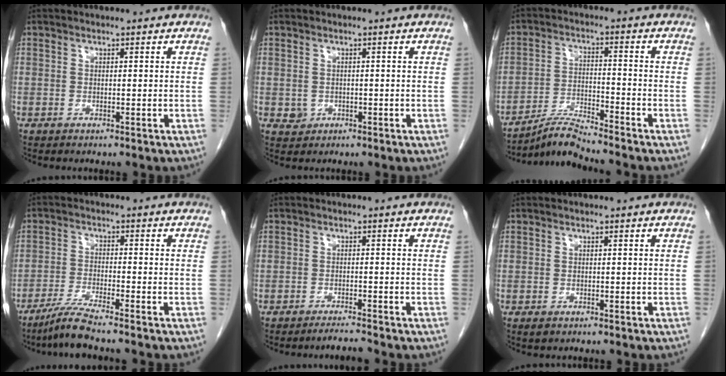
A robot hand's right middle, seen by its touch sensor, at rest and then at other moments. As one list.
[{"total": 1.4, "force": [-0.2, 1.3, 0.4], "torque": [-0.007, 0.003, 0.002]}, {"total": 5.9, "force": [-5.6, -1.0, 1.5], "torque": [-0.031, -0.015, -0.104]}, {"total": 5.1, "force": [-4.3, -1.1, 2.5], "torque": [-0.054, -0.022, -0.089]}, {"total": 1.9, "force": [-1.8, -0.6, 0.4], "torque": [-0.012, -0.011, -0.029]}, {"total": 0.7, "force": [-0.4, 0.4, 0.4], "torque": [-0.007, 0.000, -0.002]}]